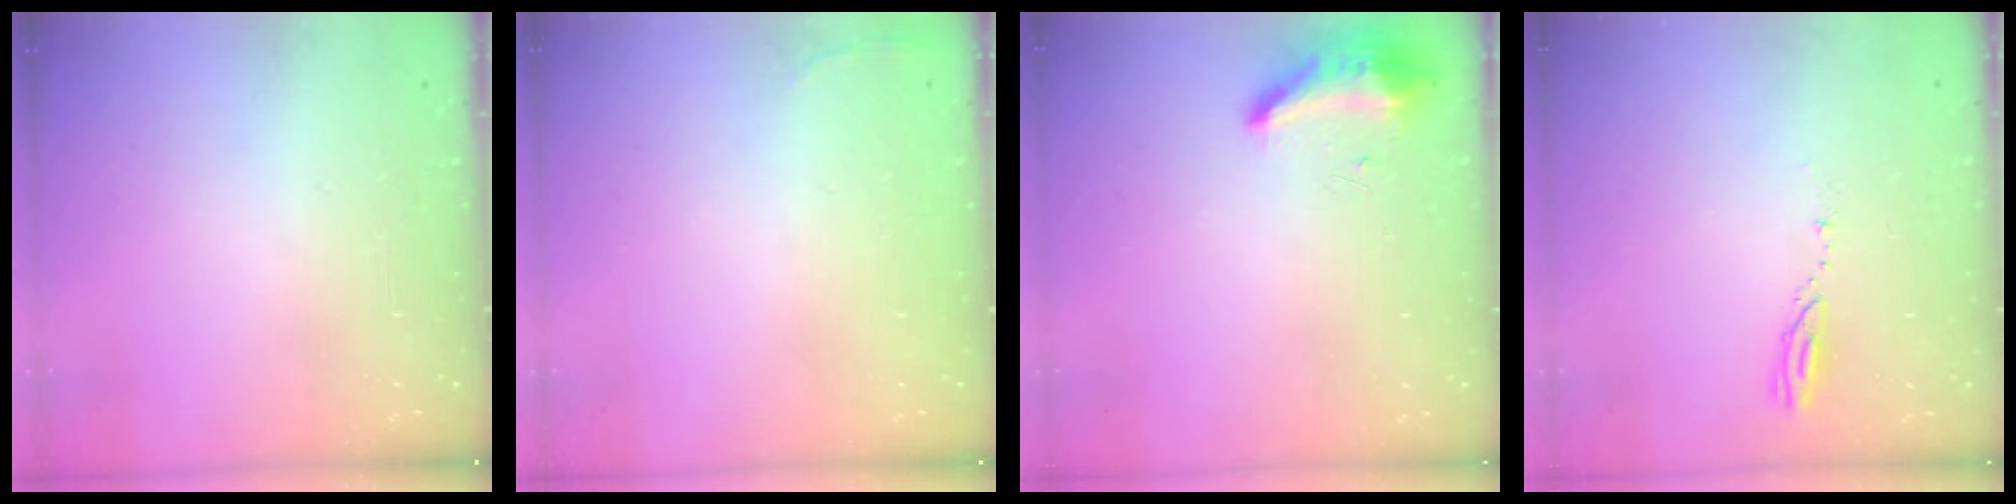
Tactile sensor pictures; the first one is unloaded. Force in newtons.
{"total": 2.8, "press": 2.6, "slide": 0.9}
{"total": 14.4, "press": 9.5, "slide": 10.8}
{"total": 3.1, "press": 3.0, "slide": 0.3}